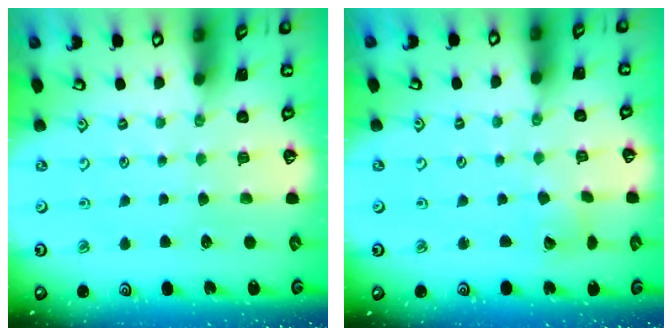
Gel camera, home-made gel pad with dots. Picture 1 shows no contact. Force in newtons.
{"total": 2.6, "press": 2.6, "slide": 0.3}